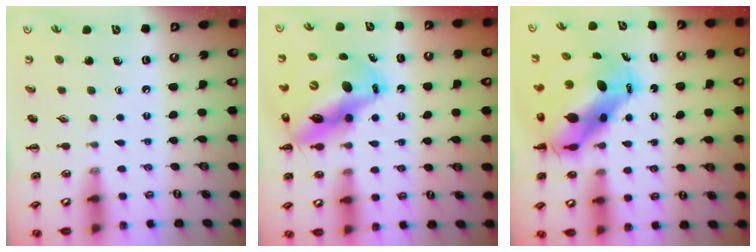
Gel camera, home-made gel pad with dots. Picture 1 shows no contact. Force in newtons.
{"total": 15.8, "press": 15.3, "slide": 4.2}
{"total": 11.3, "press": 11.0, "slide": 2.6}